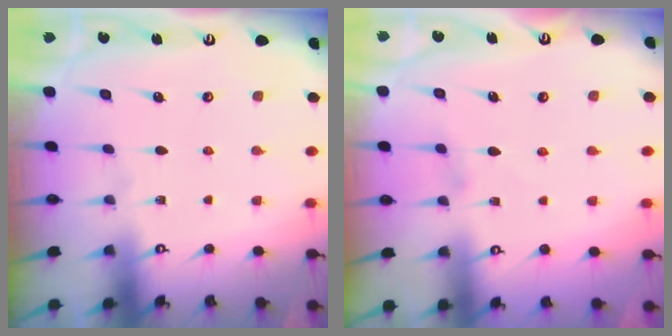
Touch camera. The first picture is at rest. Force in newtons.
{"total": 1.4, "press": 1.3, "slide": 0.3}